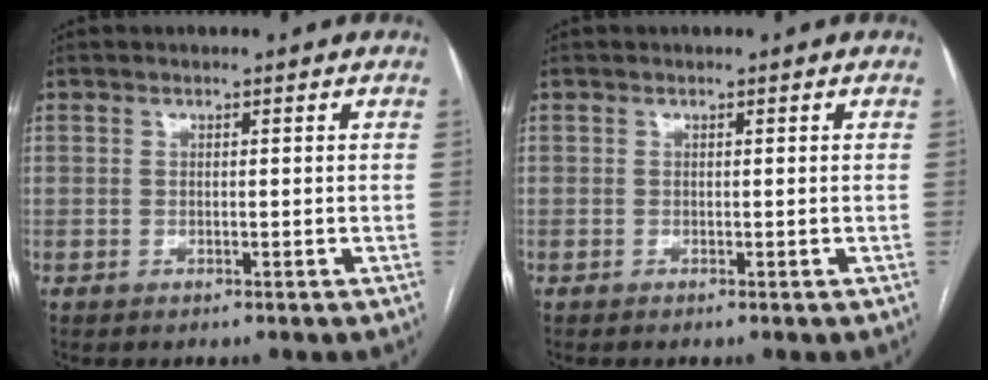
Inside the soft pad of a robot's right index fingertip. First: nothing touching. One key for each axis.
{"total": 0.0}